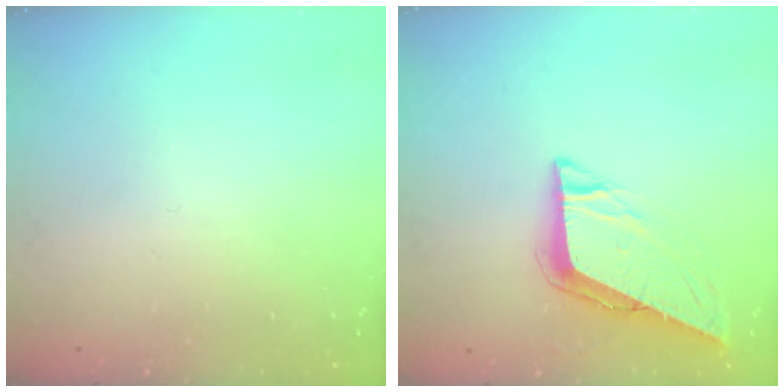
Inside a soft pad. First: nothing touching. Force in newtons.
{"total": 8.0, "press": 8.0, "slide": 0.8}